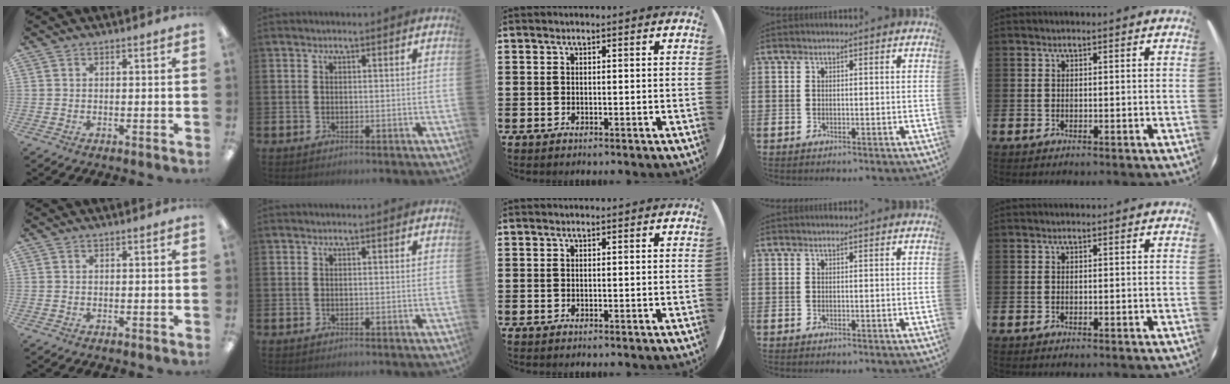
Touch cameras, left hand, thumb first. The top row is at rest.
{}